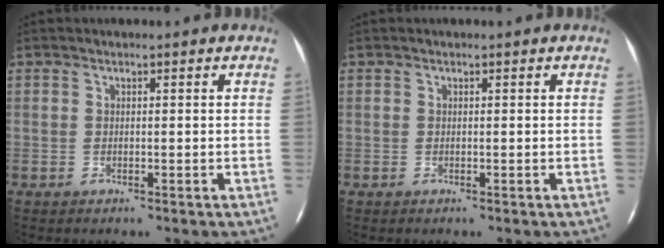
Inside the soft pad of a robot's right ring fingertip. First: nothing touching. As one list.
[{"total": 0.0}]